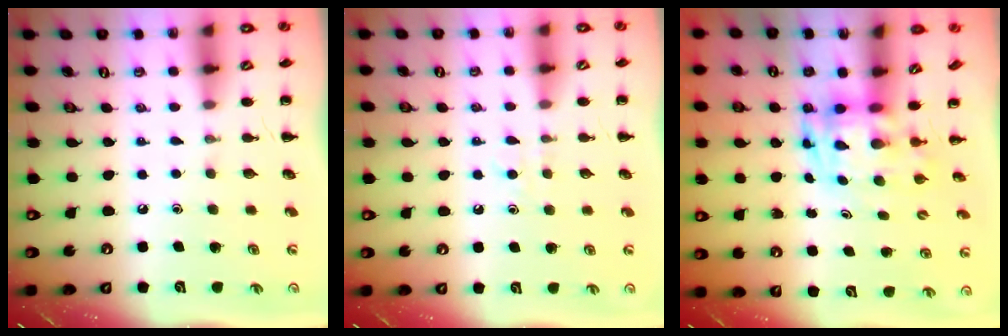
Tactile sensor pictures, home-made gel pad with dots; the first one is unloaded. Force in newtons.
{"total": 3.4, "press": 3.1, "slide": 1.2}
{"total": 3.6, "press": 3.5, "slide": 0.7}